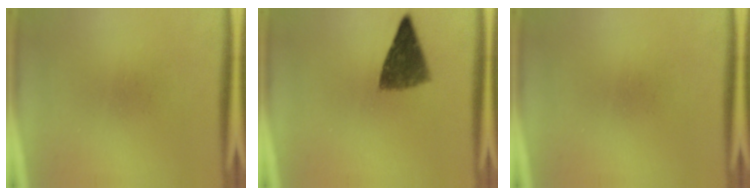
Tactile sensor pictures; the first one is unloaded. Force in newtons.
{"total": 7.2}
{"total": 0.0}